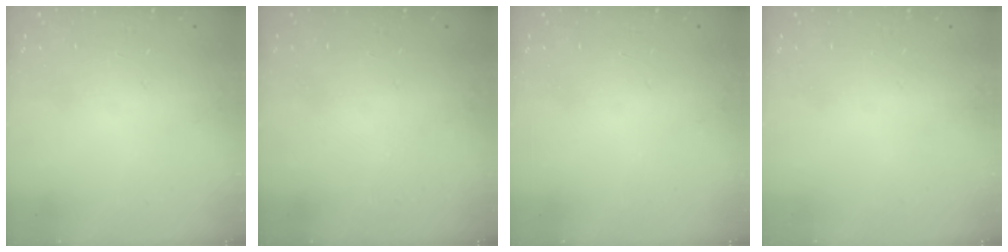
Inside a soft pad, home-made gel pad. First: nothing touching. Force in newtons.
{"total": 0.0}
{"total": 1.0, "press": 0.0, "slide": 1.0}
{"total": 0.0}